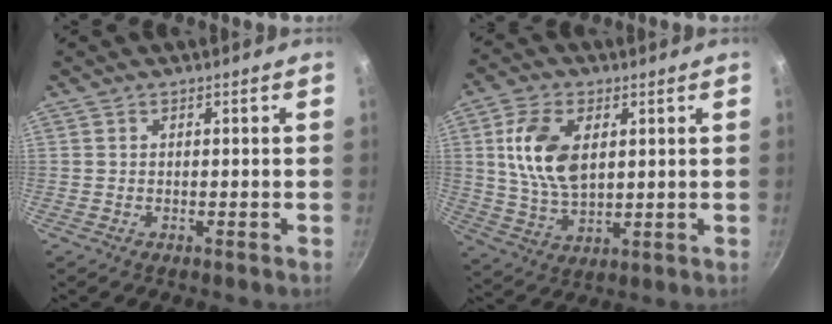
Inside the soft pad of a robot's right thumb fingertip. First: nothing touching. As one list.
[{"total": 12.1, "force": [2.9, 7.1, 9.3], "torque": [-0.167, -0.011, 0.059]}]